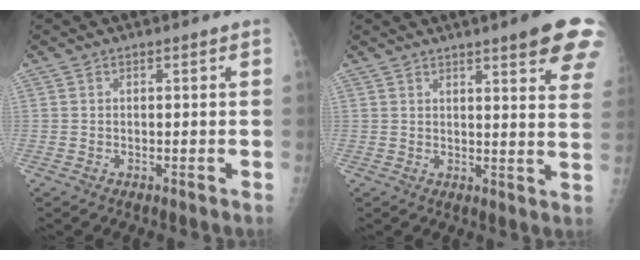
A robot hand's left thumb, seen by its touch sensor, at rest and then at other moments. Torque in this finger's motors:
{"motor_torque": [2.90, 2.11, 1.20, -0.44, 0.20]}